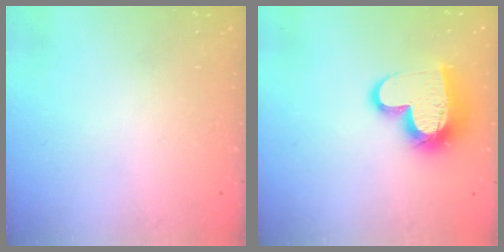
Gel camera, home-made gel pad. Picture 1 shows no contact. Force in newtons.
{"total": 15.8, "press": 15.8, "slide": 1.2}